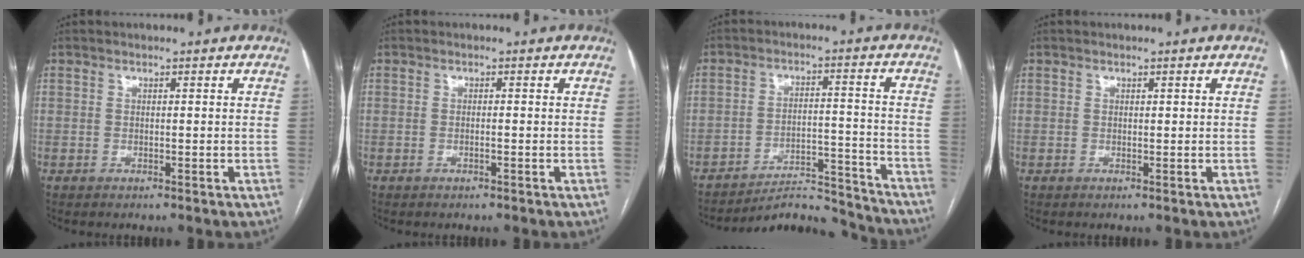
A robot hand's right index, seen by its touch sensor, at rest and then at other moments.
{"total": 0.7, "force": [-0.4, -0.1, 0.6], "torque": [-0.011, 0.001, -0.007]}
{"total": 12.0, "force": [-11.9, 0.9, 0.0], "torque": [0.012, 0.033, -0.176]}
{"total": 0.0}